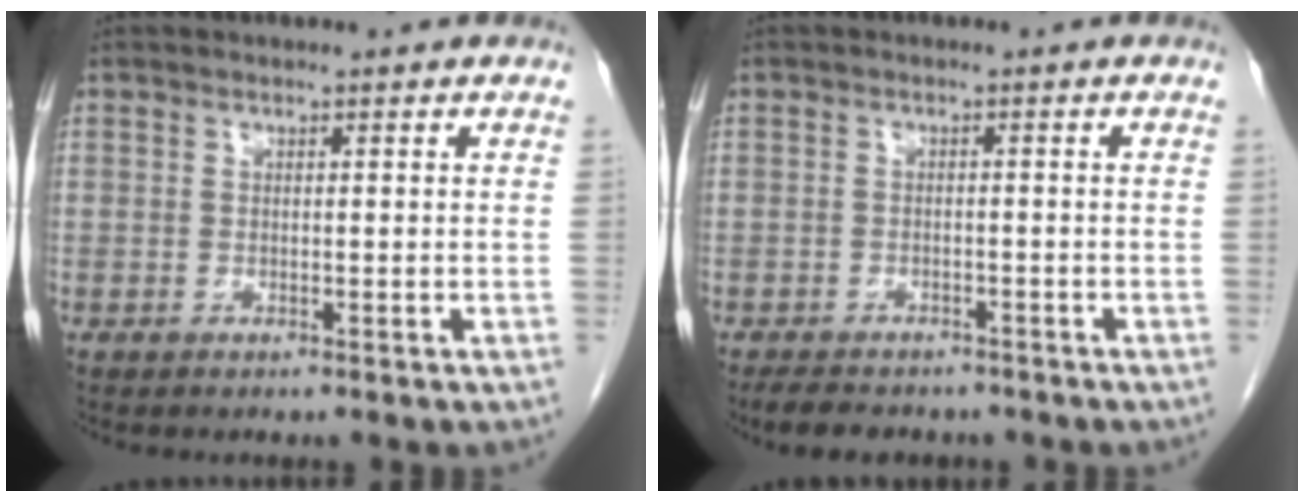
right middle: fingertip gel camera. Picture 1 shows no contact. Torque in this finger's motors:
{"motor_torque": [0.56, -0.40, -0.03, -0.02]}